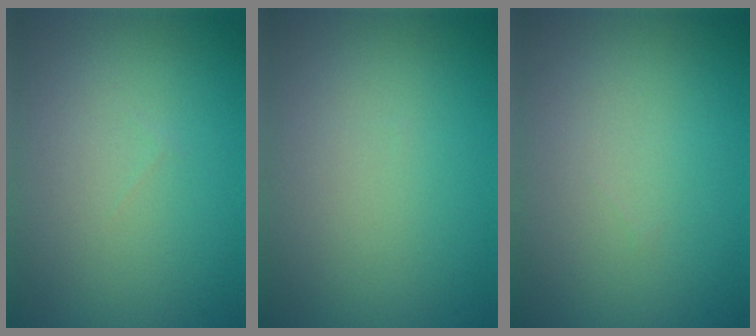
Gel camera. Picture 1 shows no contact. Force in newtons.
{"total": 0.0}
{"total": 0.0}